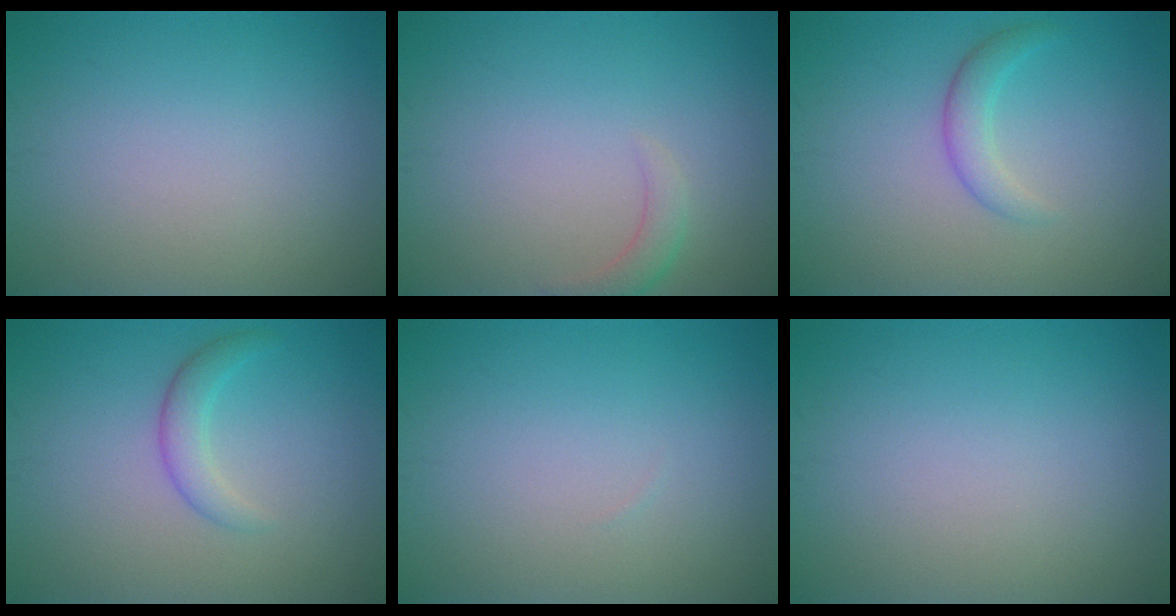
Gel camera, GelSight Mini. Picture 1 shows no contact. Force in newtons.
{"total": 1.6, "press": 1.6, "slide": 0.3}
{"total": 2.1, "press": 2.1, "slide": 0.1}
{"total": 2.1, "press": 2.1, "slide": 0.1}
{"total": 0.0}
{"total": 0.0}